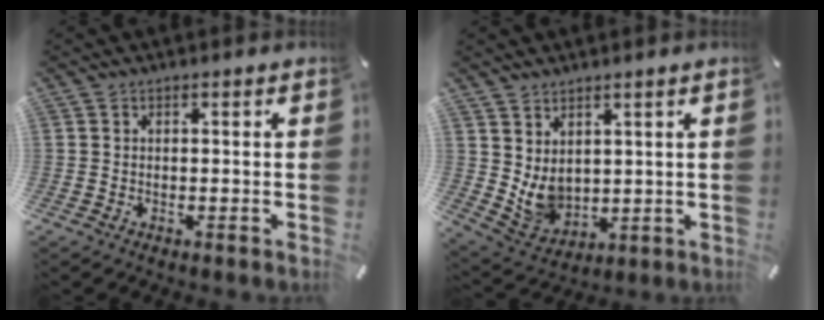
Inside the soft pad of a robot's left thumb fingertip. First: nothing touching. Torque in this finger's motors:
{"motor_torque": [1.10, 1.07, 0.24, -0.24, 0.05]}